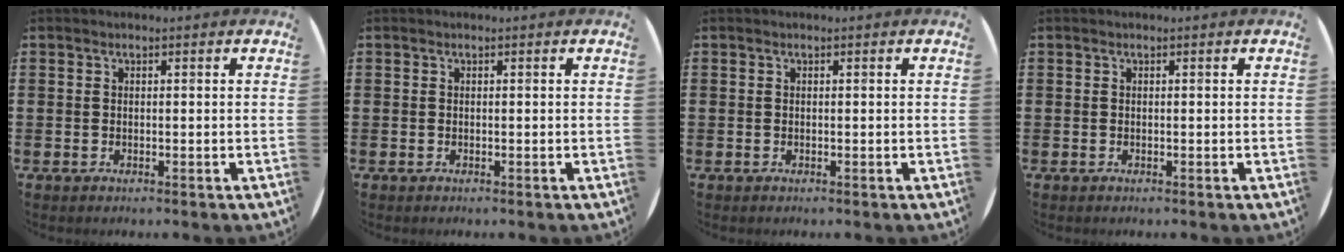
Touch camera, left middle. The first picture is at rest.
{"total": 0.0}
{"total": 0.0}
{"total": 0.0}